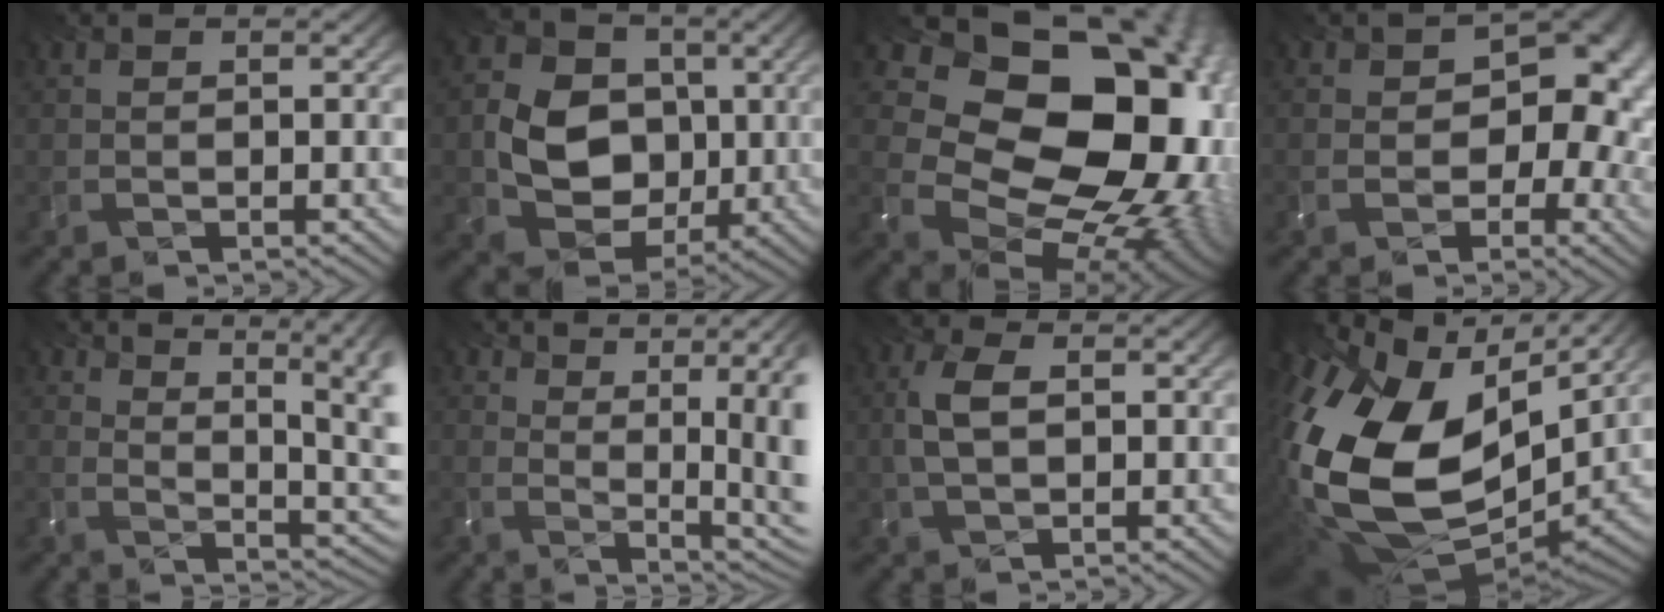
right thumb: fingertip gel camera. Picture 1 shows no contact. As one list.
[{"total": 7.8, "force": [-1.8, 6.6, 3.7], "torque": [-0.099, -0.022, -0.016]}, {"total": 21.0, "force": [3.4, 17.0, 11.8], "torque": [-0.223, -0.008, 0.104]}, {"total": 11.0, "force": [-0.1, 8.1, 7.5], "torque": [-0.103, -0.019, 0.030]}, {"total": 8.7, "force": [3.7, 4.1, 6.8], "torque": [-0.137, -0.006, 0.074]}, {"total": 8.4, "force": [1.3, 2.7, 7.8], "torque": [-0.127, 0.002, 0.045]}, {"total": 2.2, "force": [-1.2, 1.1, 1.5], "torque": [-0.064, -0.009, 0.004]}, {"total": 18.3, "force": [-0.2, 11.9, 13.9], "torque": [-0.361, -0.052, 0.032]}]